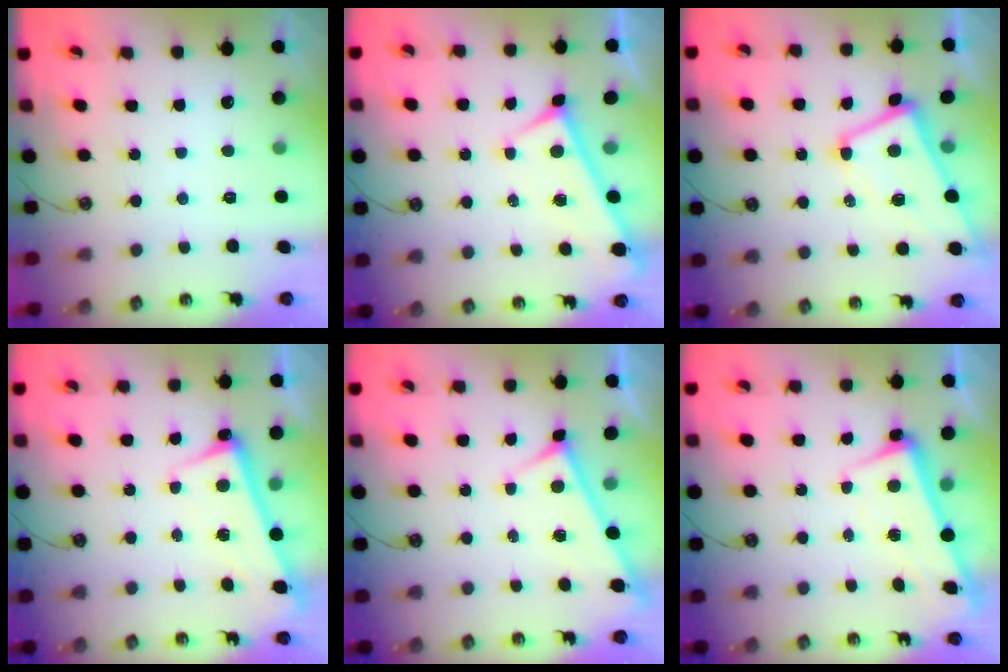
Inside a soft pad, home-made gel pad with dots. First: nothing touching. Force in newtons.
{"total": 0.0}
{"total": 1.1, "press": 0.7, "slide": 0.9}
{"total": 1.0, "press": 0.6, "slide": 0.8}
{"total": 3.6, "press": 3.6, "slide": 0.3}
{"total": 2.1, "press": 2.0, "slide": 0.9}